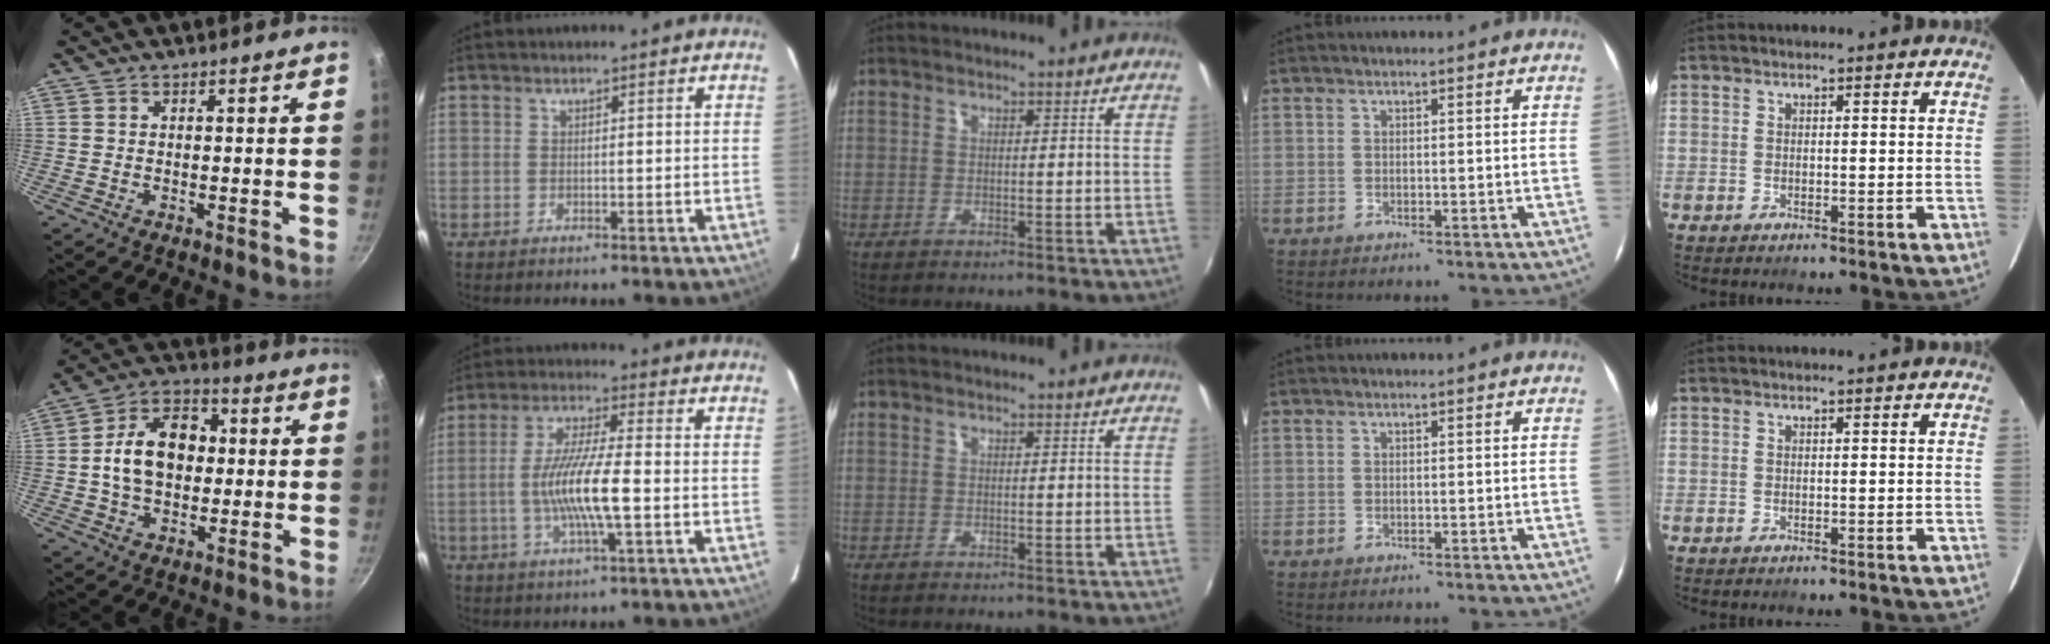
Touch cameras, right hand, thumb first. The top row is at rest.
{"thumb": {"total": 13.9, "force": [0.5, 9.9, 9.8], "torque": [-0.129, 0.026, -0.006]}, "index": {"total": 10.9, "force": [-2.2, 1.1, 10.6], "torque": [-0.206, -0.004, -0.042]}}